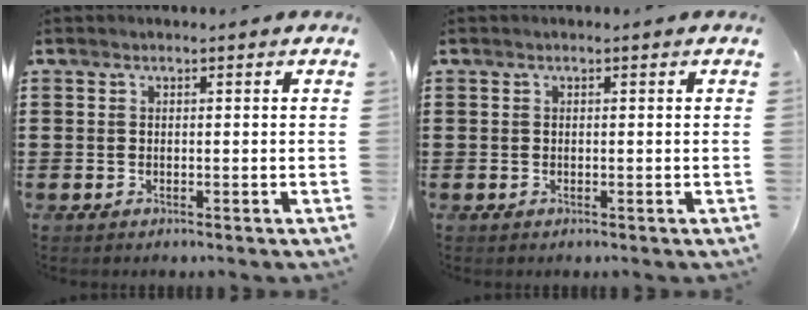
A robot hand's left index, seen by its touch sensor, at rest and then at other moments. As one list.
[{"total": 0.0}]